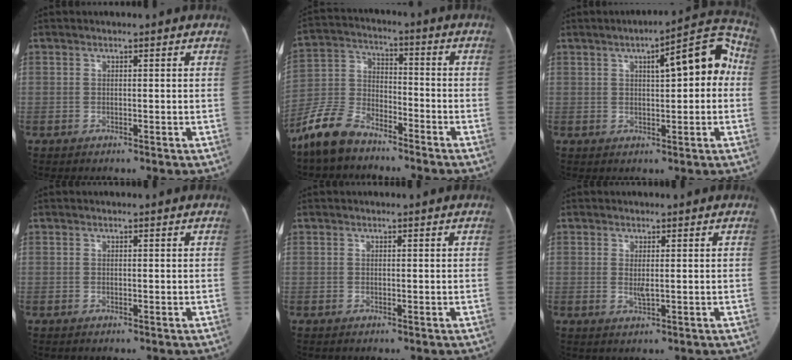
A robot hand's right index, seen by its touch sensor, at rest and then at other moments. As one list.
[{"total": 10.7, "force": [-8.4, 5.1, 4.2], "torque": [-0.108, 0.007, -0.167]}, {"total": 11.3, "force": [2.0, 3.3, 10.6], "torque": [-0.130, 0.045, 0.023]}, {"total": 0.0}, {"total": 0.0}, {"total": 2.0, "force": [0.0, 0.6, 1.8], "torque": [-0.036, -0.004, 0.003]}]